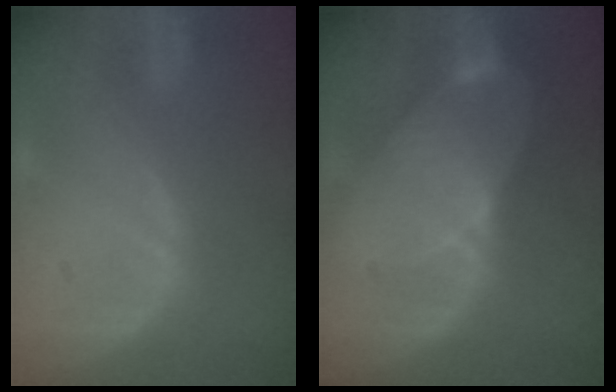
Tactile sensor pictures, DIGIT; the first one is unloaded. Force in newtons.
{"total": 8.1, "press": 7.3, "slide": 3.5}